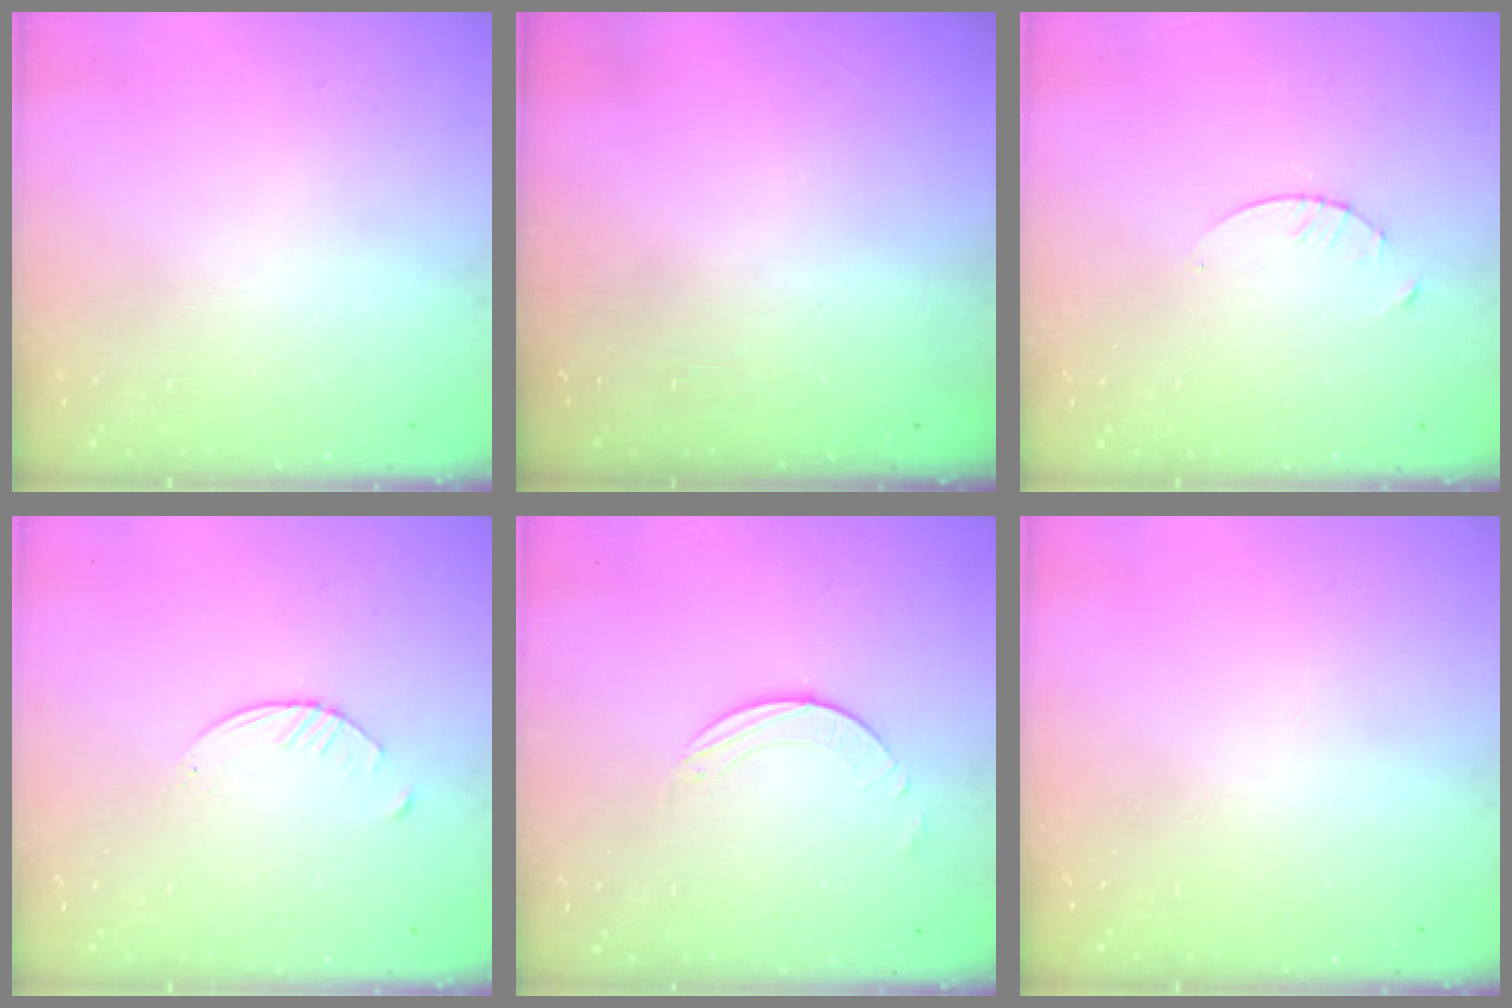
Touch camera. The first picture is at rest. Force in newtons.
{"total": 0.0}
{"total": 1.7, "press": 1.6, "slide": 0.2}
{"total": 2.0, "press": 2.0, "slide": 0.3}
{"total": 1.6, "press": 1.6, "slide": 0.2}
{"total": 0.0}